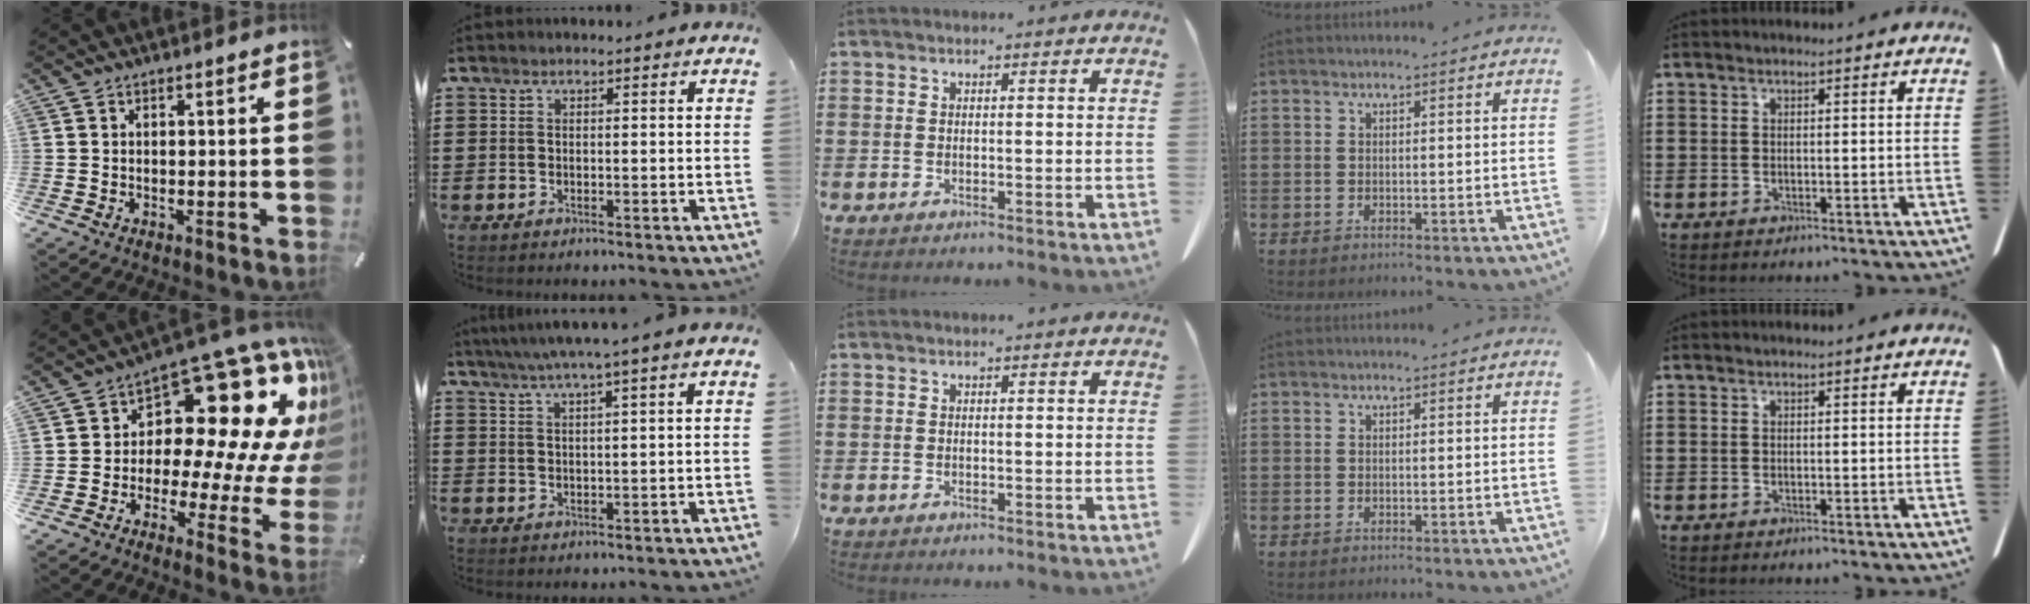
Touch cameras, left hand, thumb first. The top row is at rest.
{"thumb": {"total": 22.1, "force": [9.3, 11.4, 16.5], "torque": [-0.227, -0.094, 0.157]}, "index": {"total": 3.3, "force": [2.0, -0.5, 2.6], "torque": [-0.054, -0.001, 0.032]}}